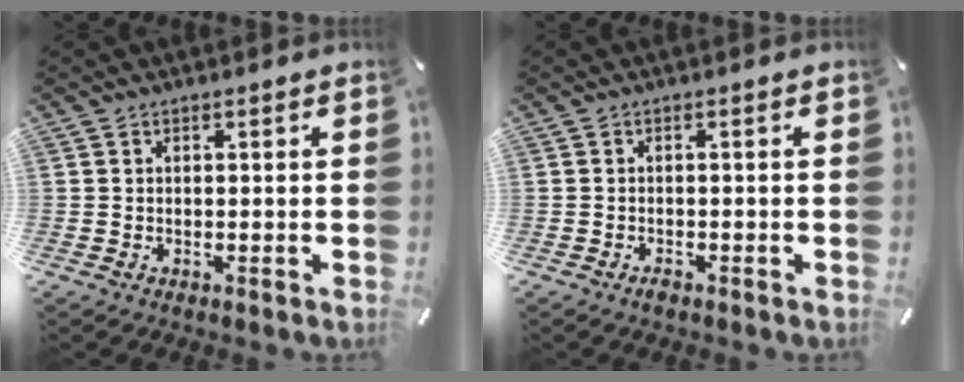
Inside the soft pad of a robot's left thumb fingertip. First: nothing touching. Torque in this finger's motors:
{"motor_torque": [-0.13, 0.28, -0.10, 0.08, 0.03]}